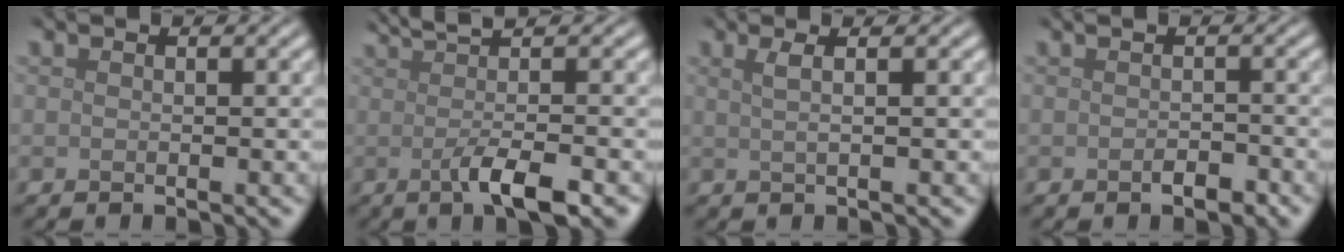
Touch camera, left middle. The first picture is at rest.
{"total": 6.6, "force": [-0.1, 1.7, 6.4], "torque": [-0.081, 0.006, 0.000]}
{"total": 2.3, "force": [1.0, 1.0, 1.9], "torque": [-0.022, 0.001, -0.005]}
{"total": 1.3, "force": [-0.7, 0.5, 1.0], "torque": [-0.017, -0.003, -0.010]}